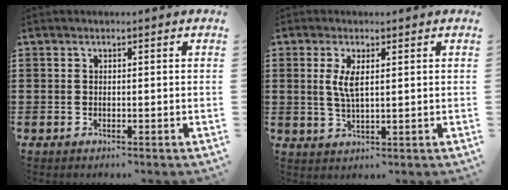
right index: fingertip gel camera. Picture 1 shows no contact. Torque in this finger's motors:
{"motor_torque": [0.66, -0.08, 0.29, 0.06]}